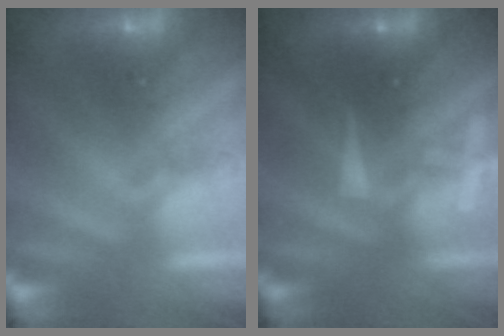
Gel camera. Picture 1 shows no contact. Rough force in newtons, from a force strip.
{"total": 3.3}